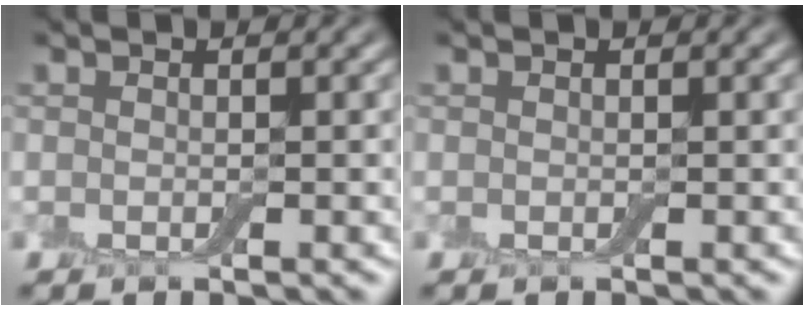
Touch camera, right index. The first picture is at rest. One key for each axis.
{"total": 0.0}